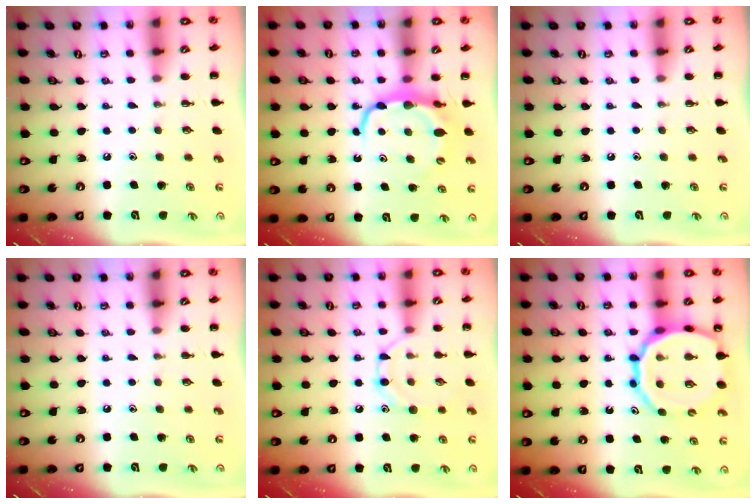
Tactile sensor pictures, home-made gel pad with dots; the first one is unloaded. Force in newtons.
{"total": 7.4, "press": 7.3, "slide": 0.9}
{"total": 0.0}
{"total": 0.0}
{"total": 9.1, "press": 9.0, "slide": 1.0}
{"total": 19.1, "press": 18.8, "slide": 3.5}